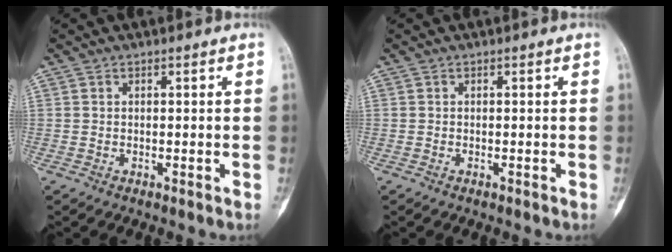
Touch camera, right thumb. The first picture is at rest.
{"total": 0.0}